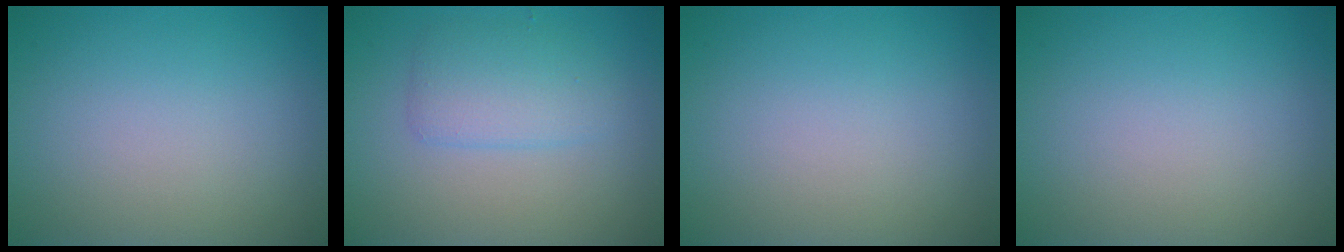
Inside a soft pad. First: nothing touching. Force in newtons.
{"total": 2.9, "press": 2.9, "slide": 0.2}
{"total": 0.0}
{"total": 0.0}